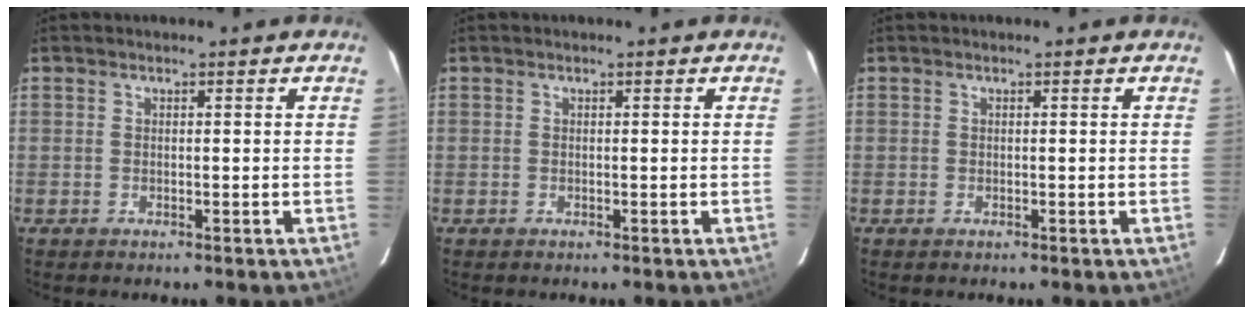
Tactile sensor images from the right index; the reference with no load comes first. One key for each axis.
{"total": 0.0}
{"total": 0.0}